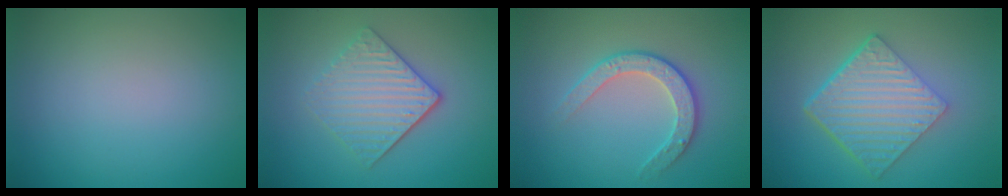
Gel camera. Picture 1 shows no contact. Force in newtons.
{"total": 4.1, "press": 3.4, "slide": 2.3}
{"total": 3.0, "press": 2.8, "slide": 1.0}
{"total": 6.5, "press": 4.4, "slide": 4.7}